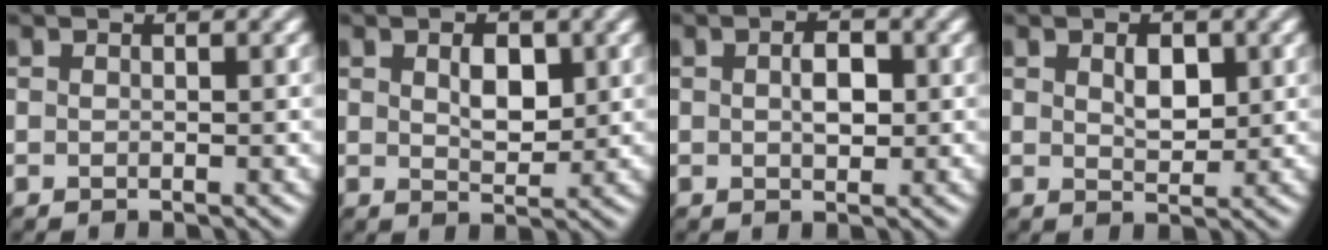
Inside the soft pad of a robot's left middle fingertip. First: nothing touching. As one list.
[{"total": 2.9, "force": [0.8, 1.6, 2.3], "torque": [-0.038, -0.002, 0.016]}, {"total": 2.3, "force": [0.2, 1.2, 1.9], "torque": [-0.036, 0.003, 0.003]}, {"total": 2.4, "force": [0.8, 1.3, 1.8], "torque": [-0.031, -0.001, 0.013]}]